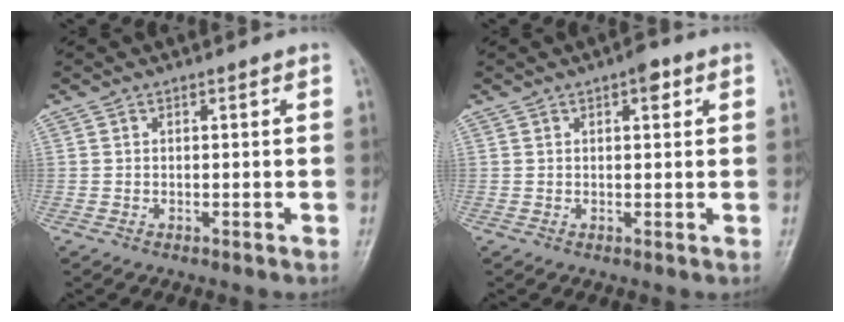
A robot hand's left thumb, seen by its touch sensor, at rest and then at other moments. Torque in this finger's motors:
{"motor_torque": [0.40, 0.27, 0.26, -0.37, 0.00]}